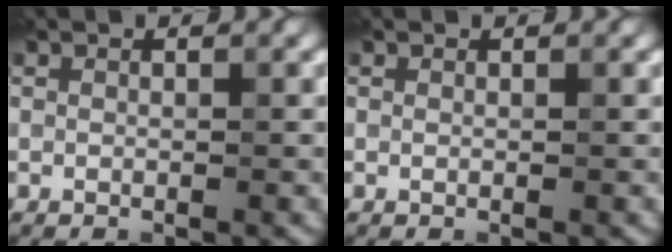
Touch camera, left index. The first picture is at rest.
{"total": 0.0}